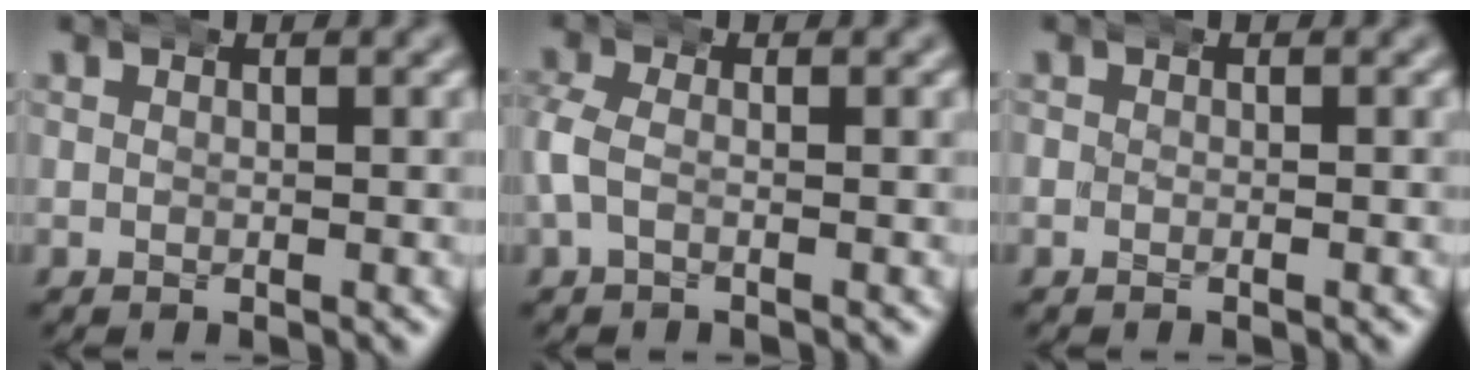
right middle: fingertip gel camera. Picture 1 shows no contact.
{"total": 2.5, "force": [-0.7, 1.9, 1.5], "torque": [-0.051, -0.002, -0.012]}
{"total": 0.7, "force": [-0.3, 0.6, 0.2], "torque": [-0.010, 0.004, -0.006]}